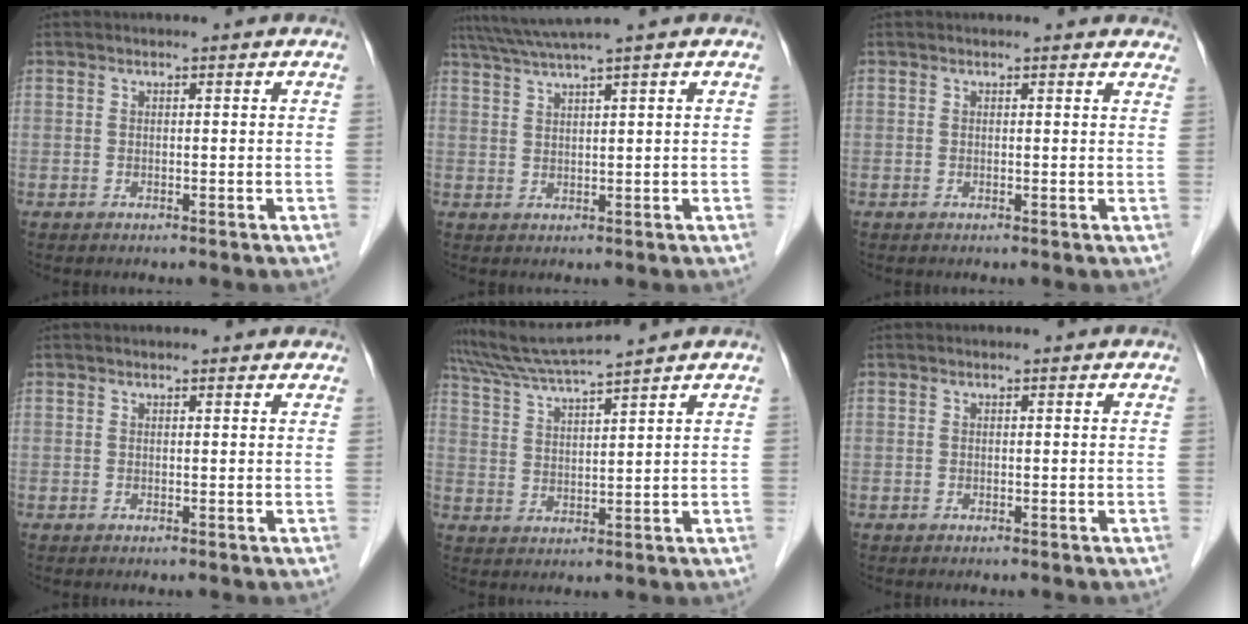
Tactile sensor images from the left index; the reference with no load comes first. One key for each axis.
{"total": 5.0, "fx": 3.9, "fy": -1.7, "fz": 2.7, "tx": -0.054, "ty": 0.012, "tz": 0.078}
{"total": 3.8, "fx": 3.5, "fy": 1.2, "fz": 0.8, "tx": 0.000, "ty": -0.002, "tz": 0.019}
{"total": 3.7, "fx": 3.2, "fy": 1.0, "fz": 1.4, "tx": -0.016, "ty": 0.020, "tz": 0.032}
{"total": 8.0, "fx": 7.3, "fy": -2.0, "fz": 2.7, "tx": -0.061, "ty": 0.009, "tz": 0.142}
{"total": 0.0}